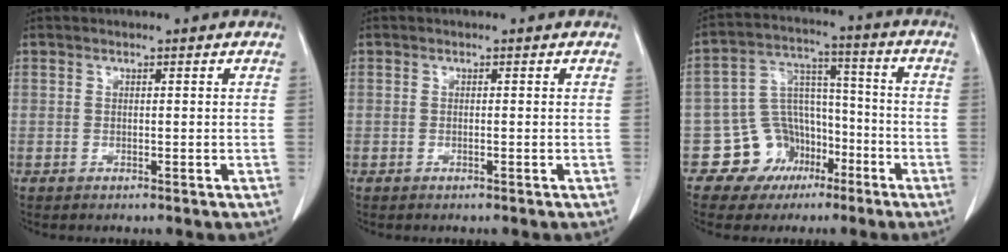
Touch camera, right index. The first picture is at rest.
{"total": 0.0}
{"total": 10.0, "force": [-5.0, 8.5, 1.8], "torque": [-0.023, 0.053, -0.070]}